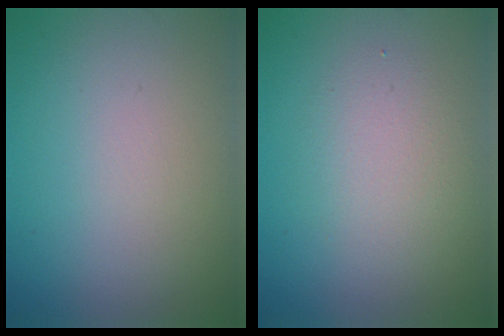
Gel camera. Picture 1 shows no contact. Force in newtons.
{"total": 2.8, "press": 2.8, "slide": 0.2}